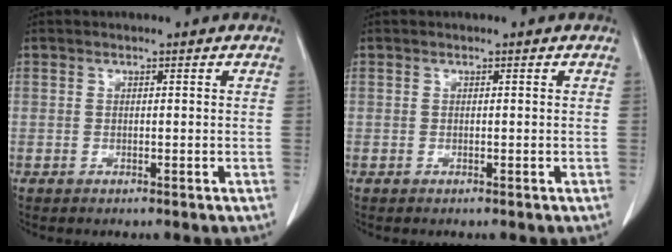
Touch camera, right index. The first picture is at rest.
{"total": 0.0}